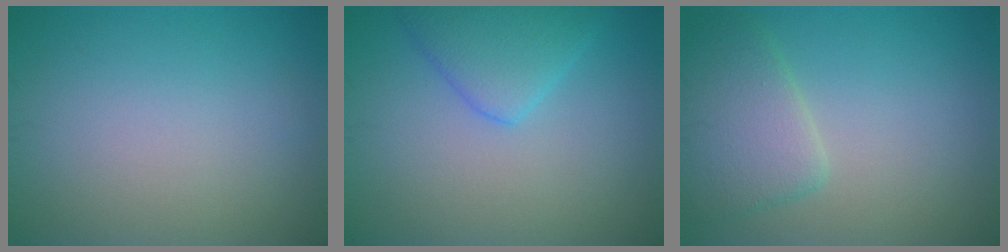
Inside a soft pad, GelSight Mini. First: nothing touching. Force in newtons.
{"total": 3.6, "press": 3.6, "slide": 0.3}
{"total": 4.2, "press": 4.2, "slide": 0.1}